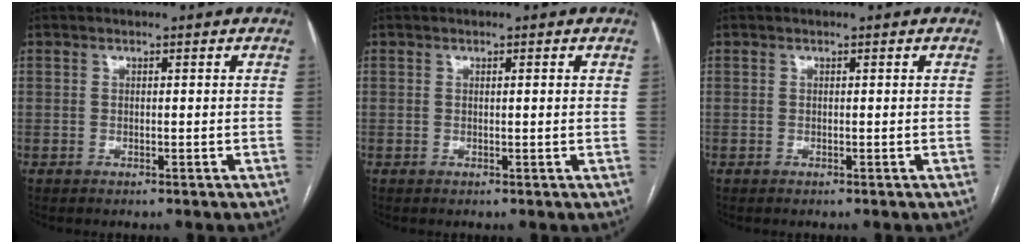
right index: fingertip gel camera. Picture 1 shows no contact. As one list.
[{"total": 0.8, "force": [0.3, 0.0, 0.7], "torque": [-0.017, 0.004, 0.003]}, {"total": 0.0}]